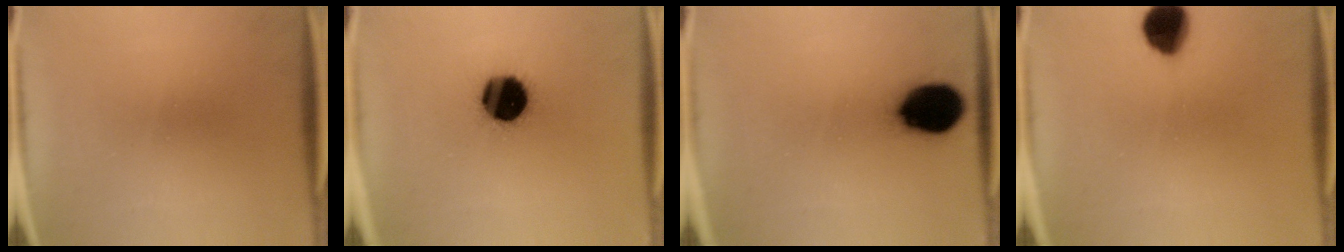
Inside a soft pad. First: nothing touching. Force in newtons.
{"total": 16.9}
{"total": 14.8}
{"total": 9.3}